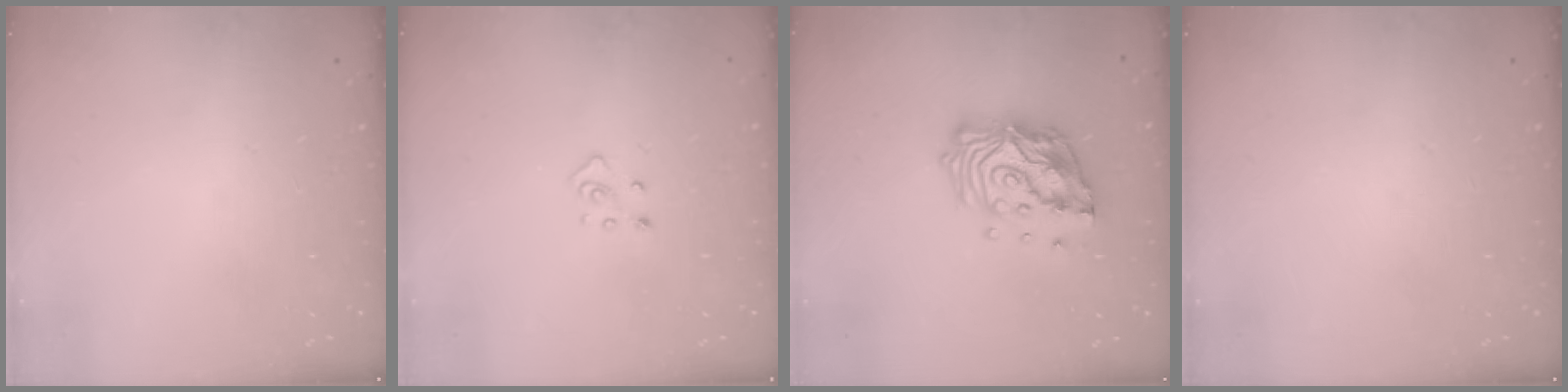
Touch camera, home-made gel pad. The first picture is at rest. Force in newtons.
{"total": 2.8, "press": 2.8, "slide": 0.3}
{"total": 16.1, "press": 16.0, "slide": 2.3}
{"total": 0.0}